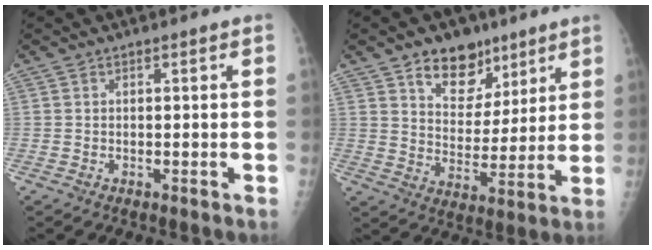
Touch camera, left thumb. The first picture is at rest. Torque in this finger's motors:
{"motor_torque": [1.06, 1.06, 0.40, -0.34, 0.03]}